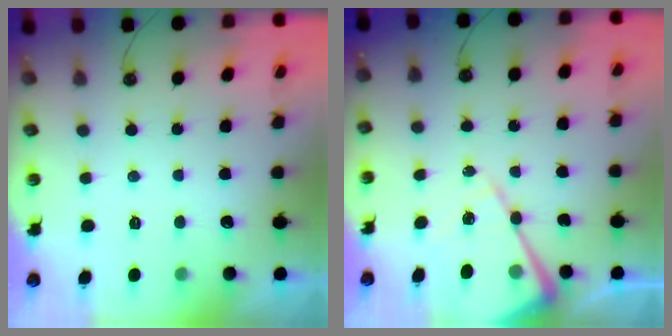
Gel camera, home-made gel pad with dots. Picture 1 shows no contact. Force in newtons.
{"total": 14.5, "press": 14.4, "slide": 1.1}